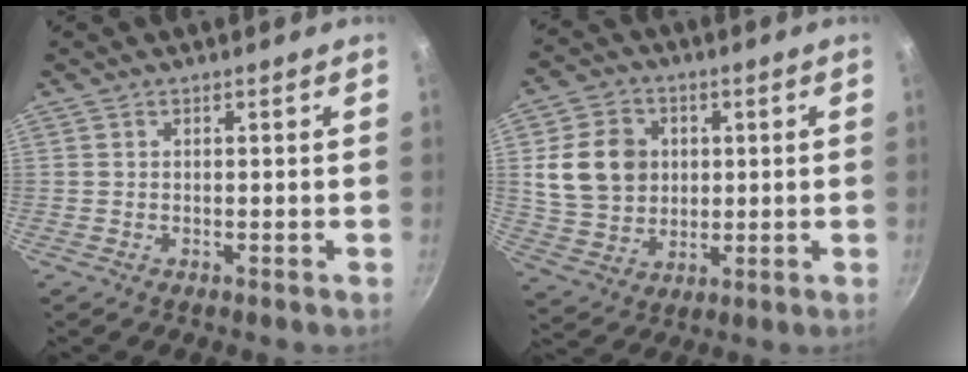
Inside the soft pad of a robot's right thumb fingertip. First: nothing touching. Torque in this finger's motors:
{"motor_torque": [0.77, 2.71, 0.64, 0.05, 0.09]}